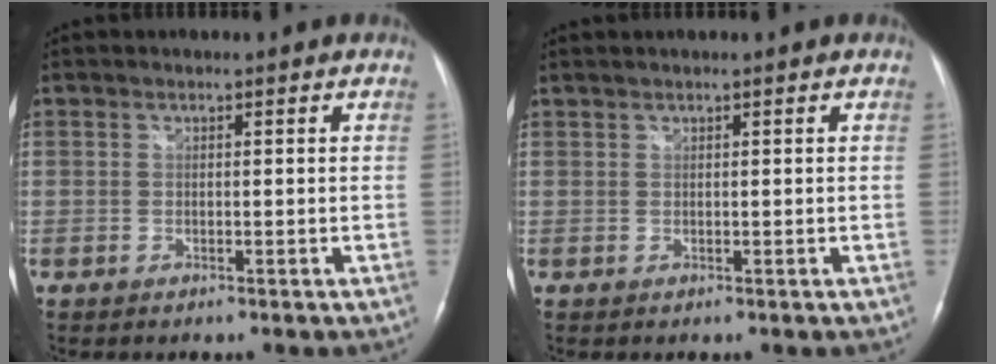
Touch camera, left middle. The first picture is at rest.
{"total": 0.6, "force": [0.5, -0.1, 0.2], "torque": [-0.007, 0.008, 0.016]}